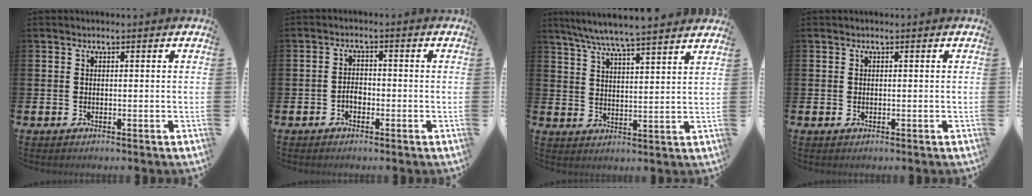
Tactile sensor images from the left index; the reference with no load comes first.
{"total": 2.1, "force": [-0.9, 1.3, 1.3], "torque": [-0.017, 0.001, -0.020]}
{"total": 6.9, "force": [6.5, -0.4, 2.0], "torque": [-0.066, -0.034, 0.117]}
{"total": 0.0}